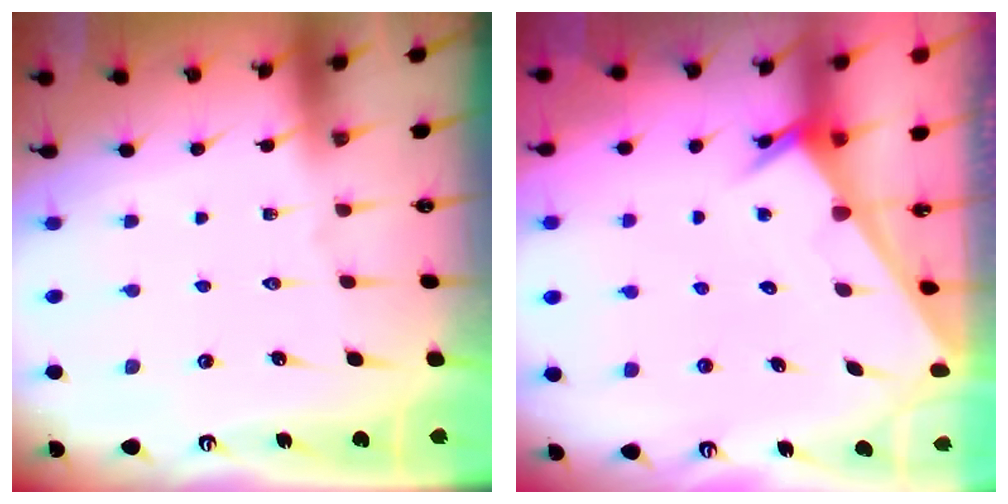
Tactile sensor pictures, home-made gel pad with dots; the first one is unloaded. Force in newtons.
{"total": 2.5, "press": 2.5, "slide": 0.1}